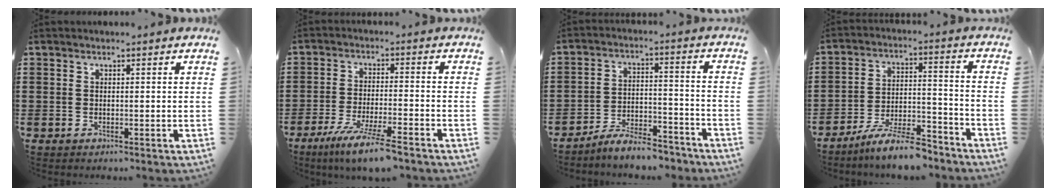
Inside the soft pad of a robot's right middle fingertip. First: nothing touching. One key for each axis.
{"total": 7.1, "fx": -5.6, "fy": -0.1, "fz": 4.4, "tx": -0.087, "ty": -0.018, "tz": -0.101}
{"total": 6.4, "fx": -6.1, "fy": 0.6, "fz": 2.1, "tx": -0.037, "ty": 0.005, "tz": -0.115}
{"total": 9.3, "fx": -8.2, "fy": 0.9, "fz": 4.4, "tx": -0.078, "ty": 0.014, "tz": -0.154}